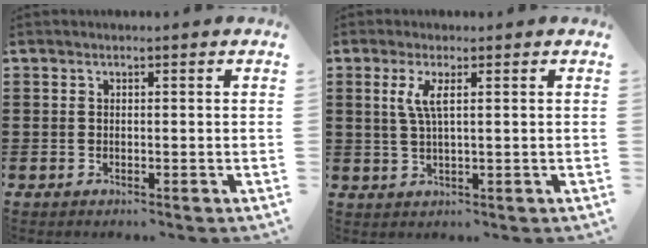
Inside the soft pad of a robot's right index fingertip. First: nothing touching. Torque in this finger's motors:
{"motor_torque": [0.68, 0.00, 0.32, 0.10]}